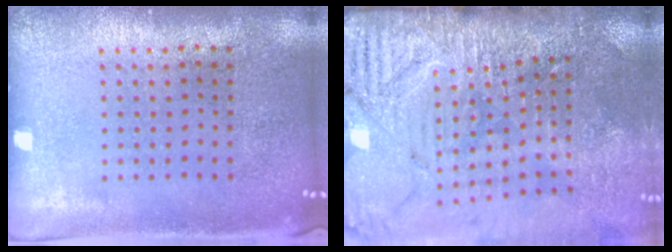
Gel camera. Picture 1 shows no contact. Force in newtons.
{"total": 4.0, "press": 3.6, "slide": 1.7}